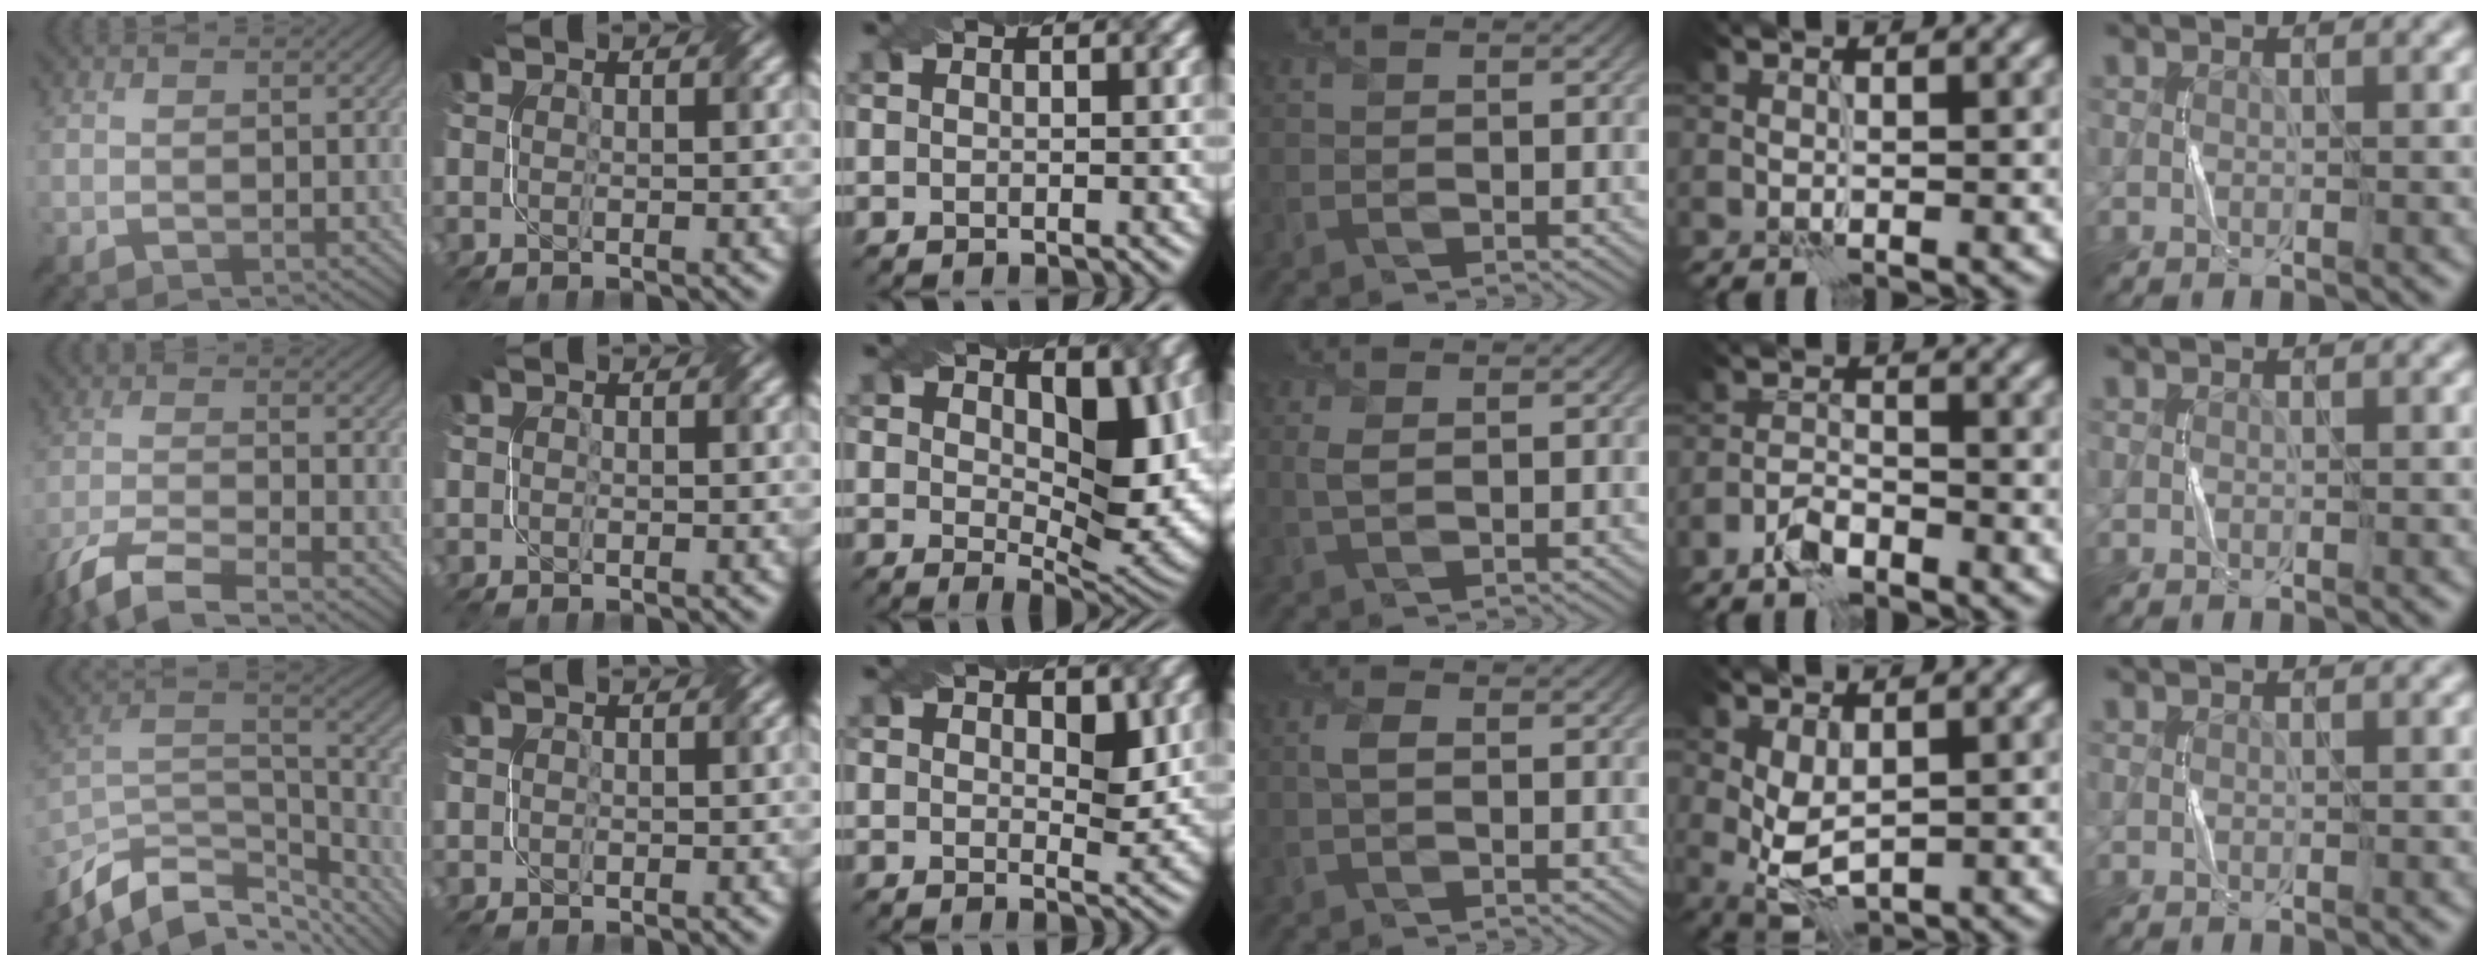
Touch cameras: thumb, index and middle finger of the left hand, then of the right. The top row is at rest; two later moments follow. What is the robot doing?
{"motion": "twist", "object": "screw"}